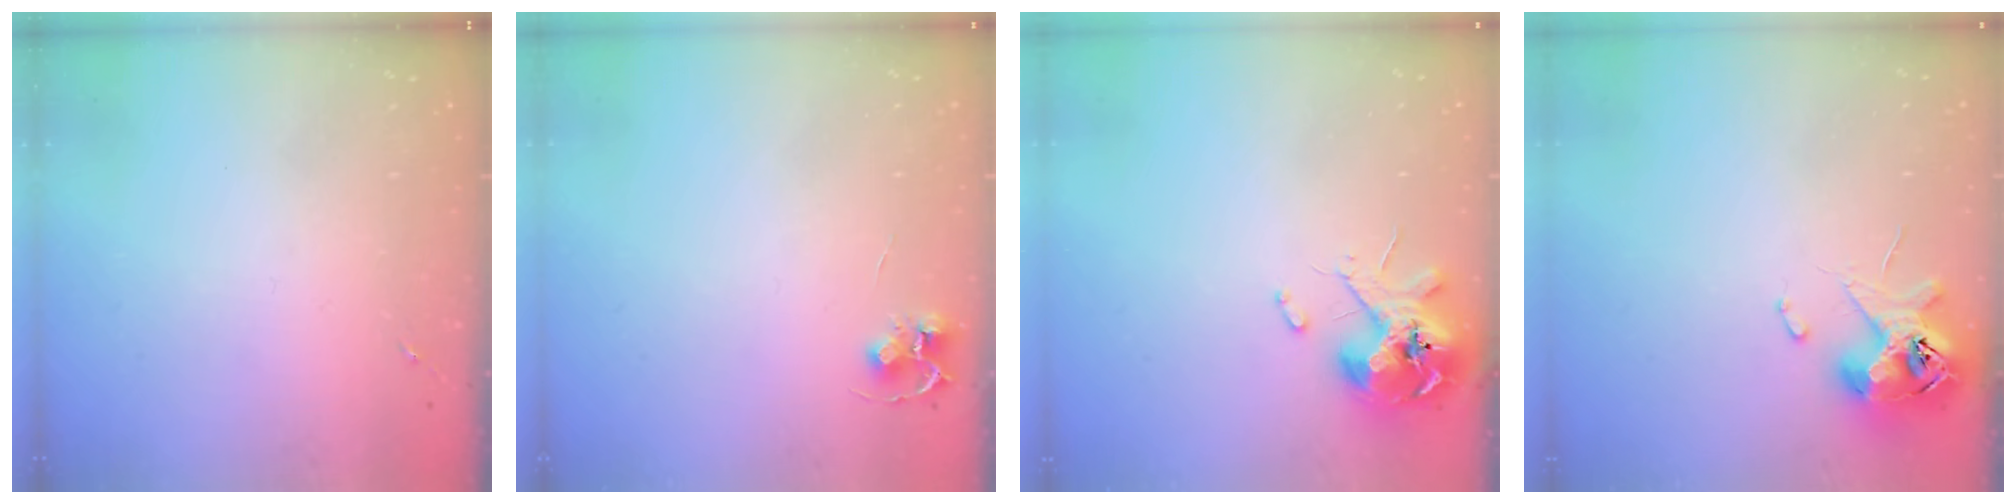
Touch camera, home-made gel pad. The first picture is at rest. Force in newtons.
{"total": 4.7, "press": 4.7, "slide": 0.4}
{"total": 10.5, "press": 10.4, "slide": 1.6}
{"total": 11.8, "press": 11.6, "slide": 1.9}